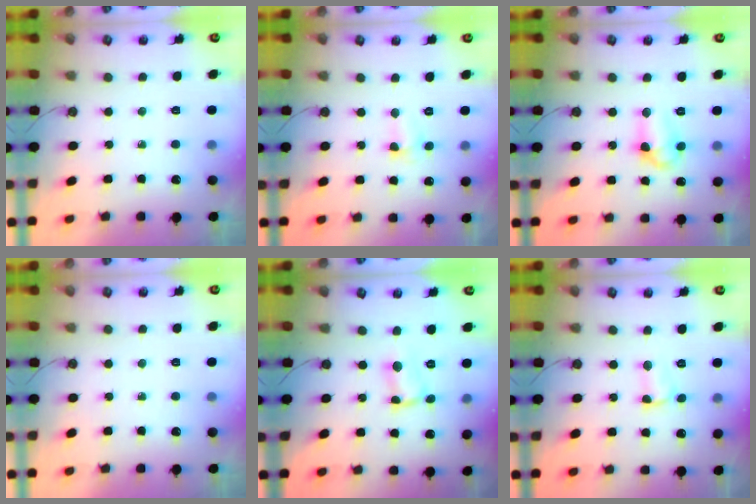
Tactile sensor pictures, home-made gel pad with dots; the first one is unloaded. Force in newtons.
{"total": 2.6, "press": 2.5, "slide": 0.6}
{"total": 9.0, "press": 8.9, "slide": 0.7}
{"total": 0.0}
{"total": 2.9, "press": 1.4, "slide": 2.5}
{"total": 3.9, "press": 2.5, "slide": 2.9}